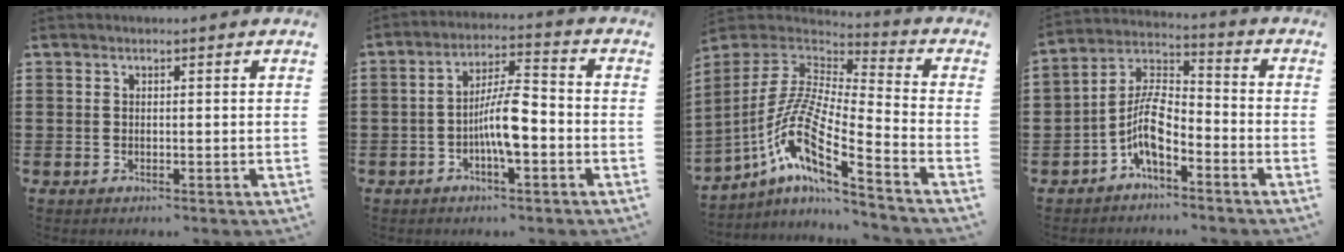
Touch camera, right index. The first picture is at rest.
{"total": 7.9, "force": [-2.1, 2.1, 7.4], "torque": [-0.146, 0.000, -0.043]}
{"total": 10.9, "force": [-5.9, 1.8, 9.0], "torque": [-0.209, -0.027, -0.131]}
{"total": 7.8, "force": [-4.0, 3.5, 5.7], "torque": [-0.127, 0.004, -0.080]}